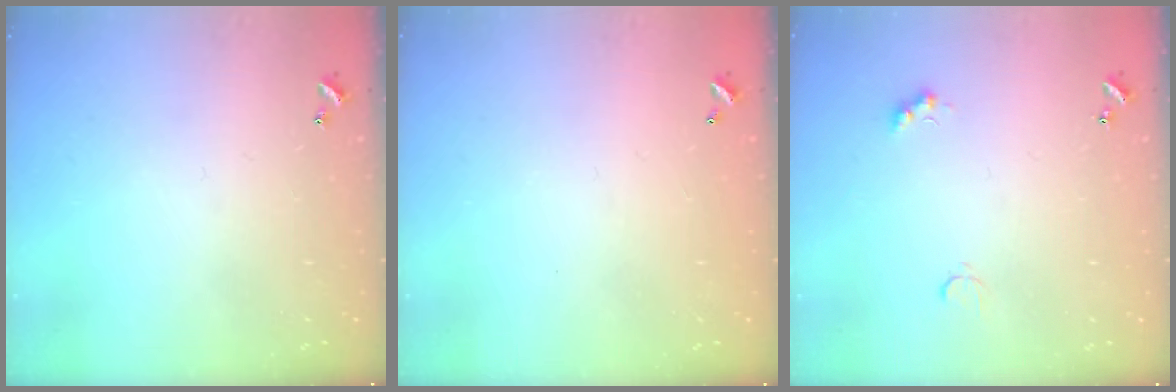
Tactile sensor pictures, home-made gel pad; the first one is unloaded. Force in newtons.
{"total": 2.9, "press": 2.9, "slide": 0.1}
{"total": 2.2, "press": 2.1, "slide": 0.6}